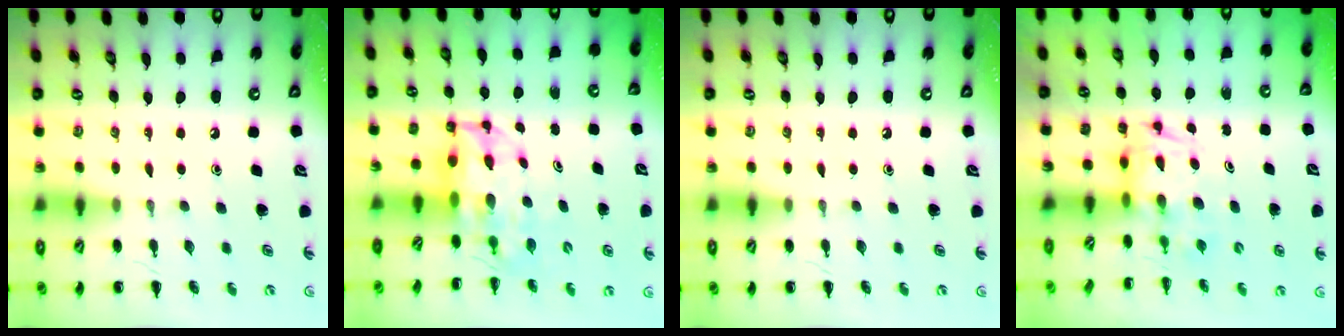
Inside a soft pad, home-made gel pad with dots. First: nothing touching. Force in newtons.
{"total": 5.8, "press": 5.6, "slide": 1.5}
{"total": 0.0}
{"total": 2.8, "press": 2.7, "slide": 0.5}